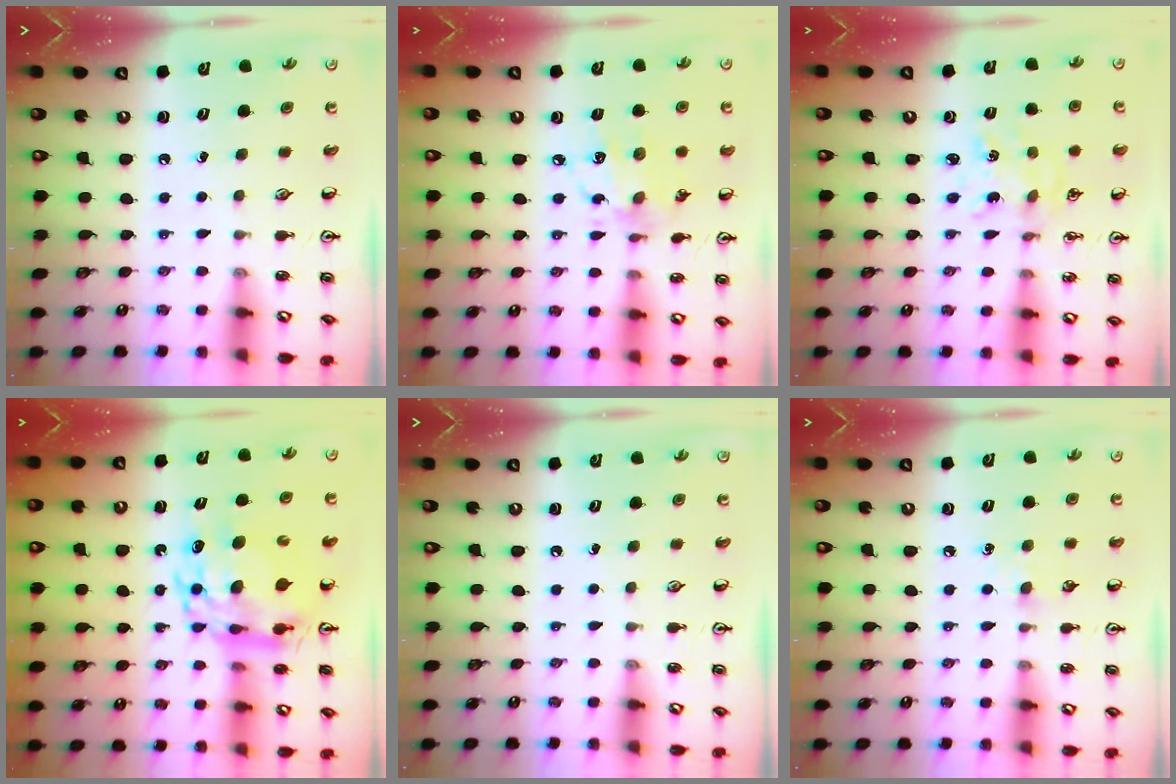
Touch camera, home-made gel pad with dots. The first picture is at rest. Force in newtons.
{"total": 9.7, "press": 9.7, "slide": 0.7}
{"total": 1.8, "press": 1.8, "slide": 0.1}
{"total": 13.1, "press": 13.0, "slide": 1.3}
{"total": 0.0}
{"total": 5.3, "press": 5.3, "slide": 0.8}